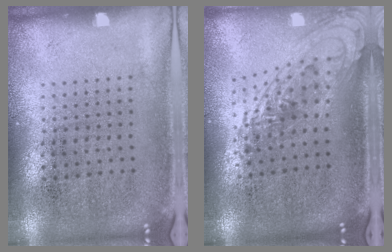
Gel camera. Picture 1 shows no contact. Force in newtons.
{"total": 1.5, "press": 1.3, "slide": 0.7}